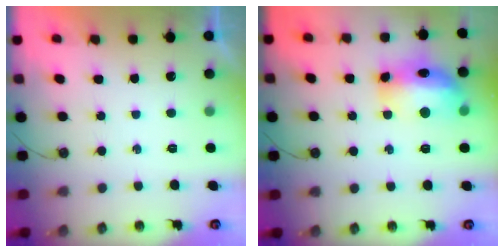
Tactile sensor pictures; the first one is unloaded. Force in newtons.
{"total": 15.0, "press": 14.9, "slide": 1.3}